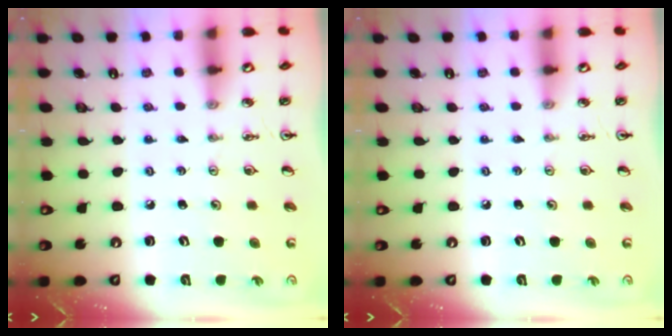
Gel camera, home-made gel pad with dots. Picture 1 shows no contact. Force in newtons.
{"total": 0.0}